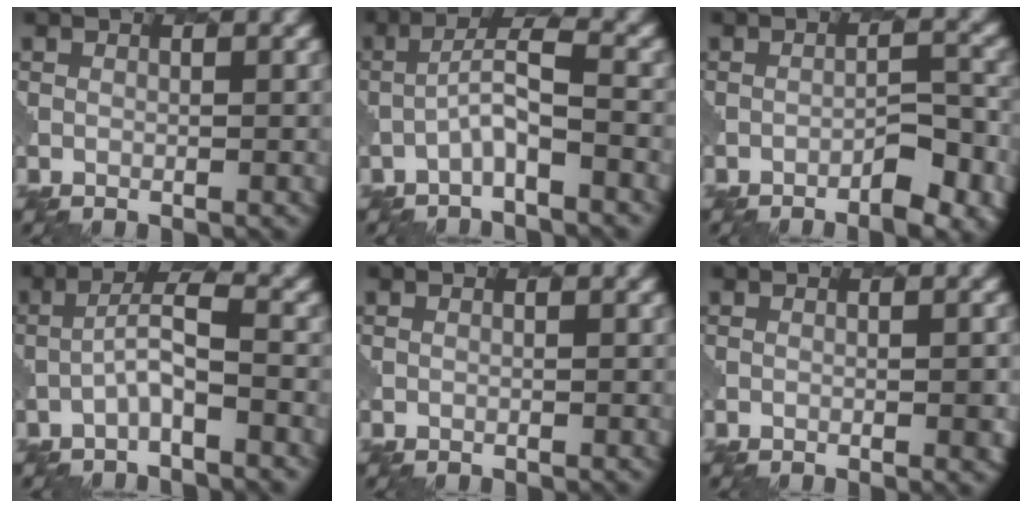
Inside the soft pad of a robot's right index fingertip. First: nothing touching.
{"total": 2.9, "force": [-1.3, 0.4, 2.6], "torque": [-0.051, 0.016, -0.034]}
{"total": 3.4, "force": [-2.1, 1.0, 2.5], "torque": [-0.037, 0.010, -0.031]}
{"total": 2.7, "force": [-1.1, 0.4, 2.4], "torque": [-0.049, 0.016, -0.029]}
{"total": 0.0}
{"total": 1.6, "force": [-0.2, 0.5, 1.5], "torque": [-0.014, 0.001, 0.000]}